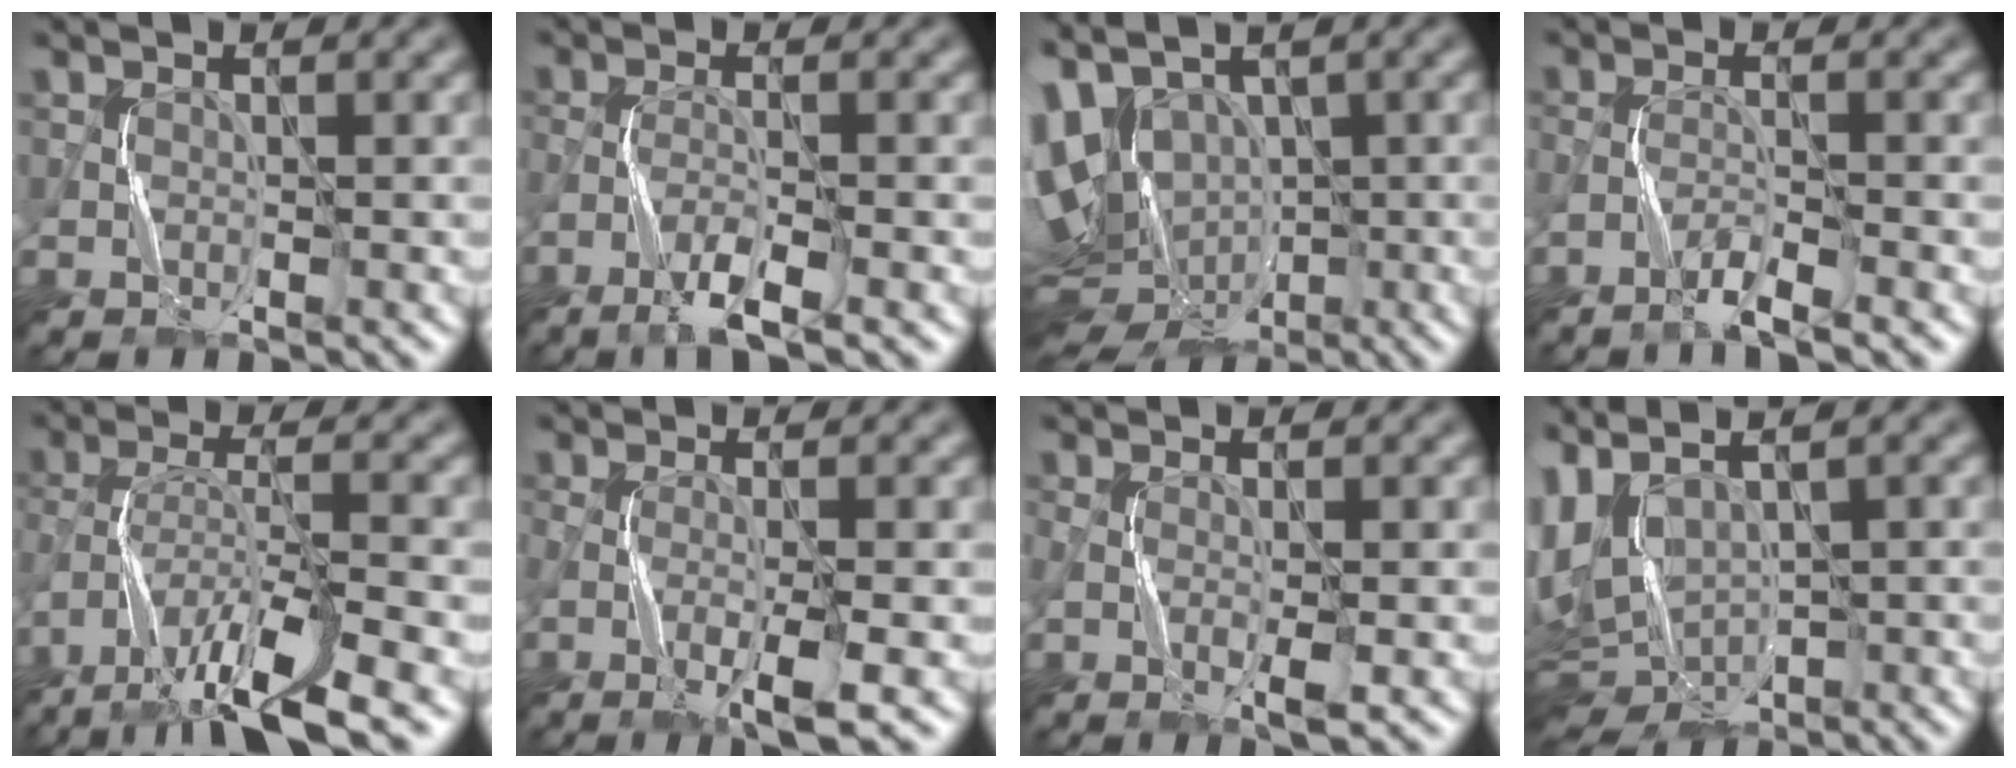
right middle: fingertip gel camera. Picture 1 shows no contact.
{"total": 3.6, "force": [-2.1, 0.5, 2.9], "torque": [-0.061, 0.003, -0.050]}
{"total": 11.7, "force": [-3.0, 8.1, 7.9], "torque": [-0.151, -0.001, -0.004]}
{"total": 2.5, "force": [-1.8, 0.1, 1.8], "torque": [-0.037, 0.004, -0.045]}
{"total": 10.5, "force": [-7.5, 2.3, 6.9], "torque": [-0.133, 0.000, -0.134]}
{"total": 4.3, "force": [-1.4, 0.9, 3.9], "torque": [-0.077, -0.008, -0.028]}
{"total": 2.6, "force": [-0.4, 0.8, 2.5], "torque": [-0.058, -0.007, -0.008]}
{"total": 9.4, "force": [1.0, 5.1, 7.9], "torque": [-0.177, -0.007, 0.051]}